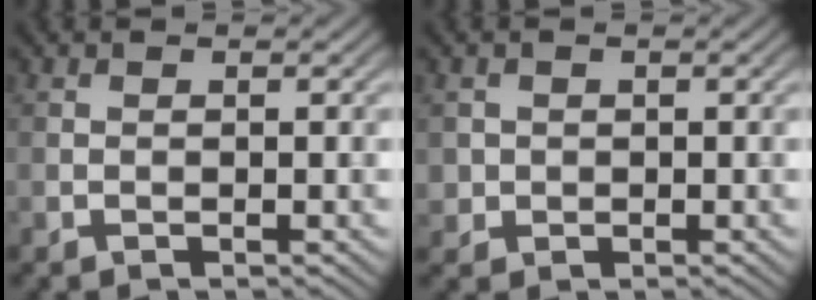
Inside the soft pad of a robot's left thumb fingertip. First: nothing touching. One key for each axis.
{"total": 1.8, "fx": 0.1, "fy": 1.8, "fz": 0.1, "tx": -0.001, "ty": -0.007, "tz": 0.003}